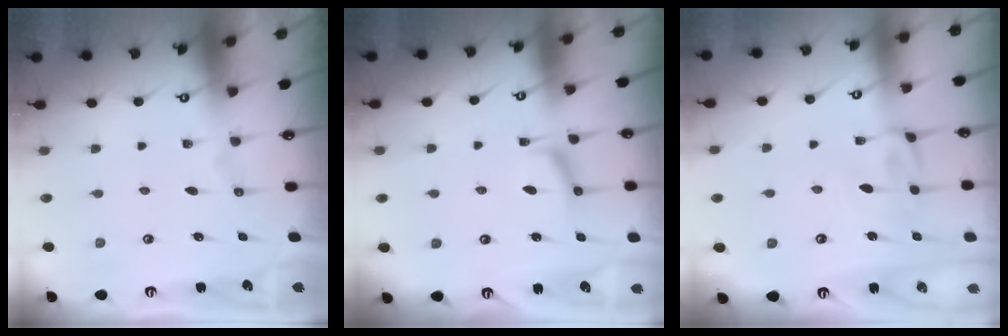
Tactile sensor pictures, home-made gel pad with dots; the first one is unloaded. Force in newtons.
{"total": 1.3, "press": 1.2, "slide": 0.5}
{"total": 2.5, "press": 2.4, "slide": 0.7}